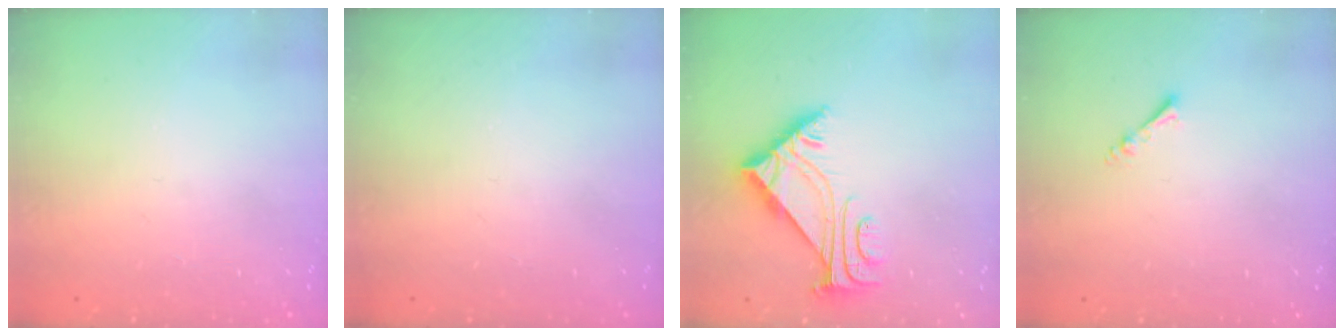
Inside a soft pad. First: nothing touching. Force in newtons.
{"total": 0.0}
{"total": 6.2, "press": 6.2, "slide": 0.7}
{"total": 2.2, "press": 2.1, "slide": 0.4}